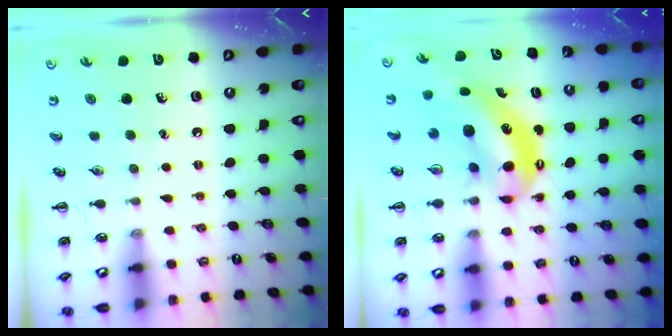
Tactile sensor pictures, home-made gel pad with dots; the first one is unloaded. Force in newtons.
{"total": 7.2, "press": 7.0, "slide": 1.6}